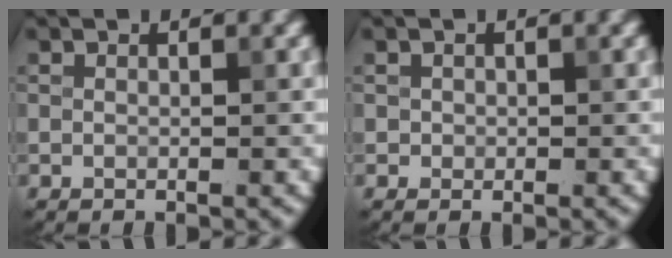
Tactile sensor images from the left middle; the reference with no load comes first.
{"total": 0.6, "force": [0.0, 0.6, 0.1], "torque": [0.006, -0.003, 0.000]}